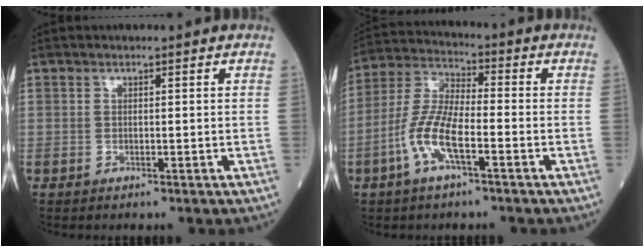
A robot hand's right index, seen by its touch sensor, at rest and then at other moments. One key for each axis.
{"total": 9.3, "fx": -3.6, "fy": 2.4, "fz": 8.2, "tx": -0.185, "ty": 0.006, "tz": -0.074}